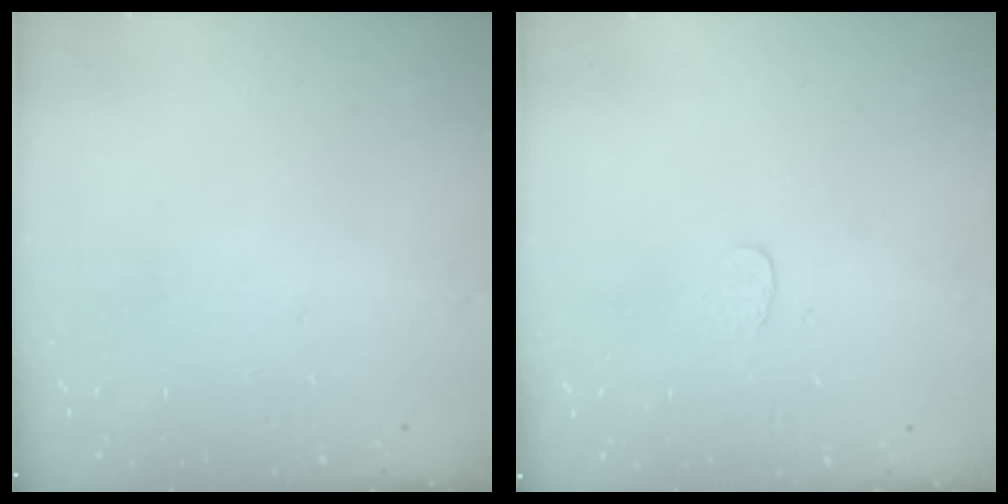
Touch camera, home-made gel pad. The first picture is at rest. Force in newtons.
{"total": 3.0, "press": 3.0, "slide": 0.2}